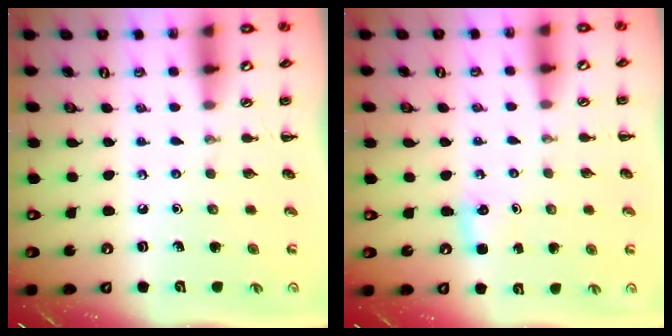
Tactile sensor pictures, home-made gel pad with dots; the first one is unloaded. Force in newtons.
{"total": 2.4, "press": 2.3, "slide": 0.7}